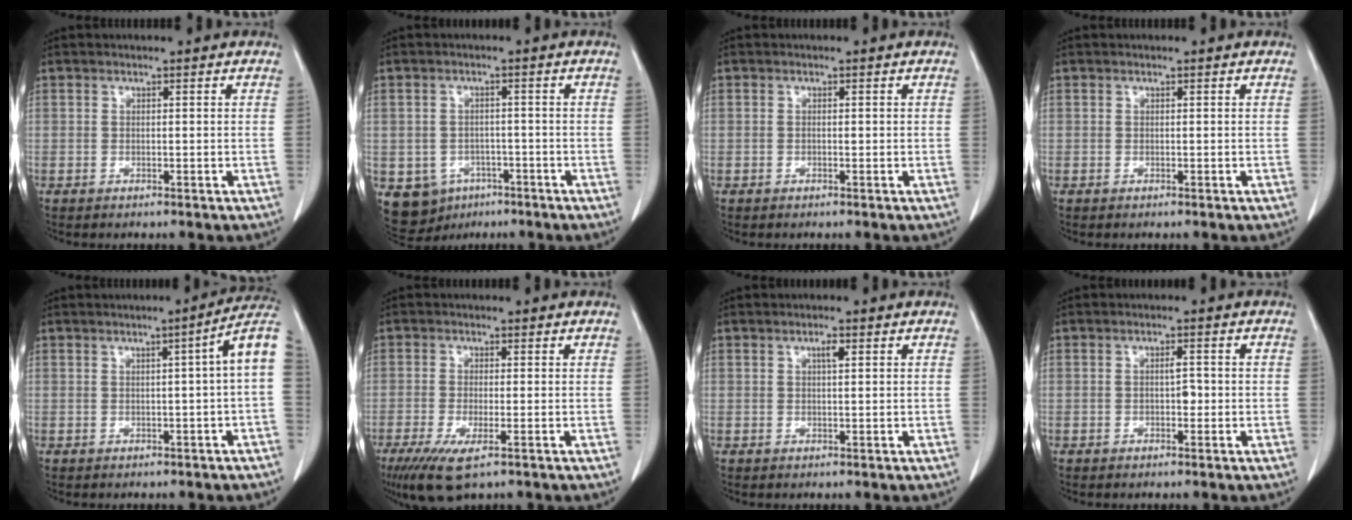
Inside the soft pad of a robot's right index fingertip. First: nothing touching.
{"total": 8.2, "force": [-3.8, 7.0, 2.1], "torque": [-0.046, 0.007, -0.044]}
{"total": 0.5, "force": [-0.1, 0.2, 0.5], "torque": [-0.011, 0.000, -0.001]}
{"total": 0.0}
{"total": 5.7, "force": [0.4, -0.4, 5.7], "torque": [-0.062, 0.015, 0.000]}
{"total": 6.1, "force": [-3.3, 1.1, 5.0], "torque": [-0.096, -0.018, -0.055]}
{"total": 1.4, "force": [0.6, 0.3, 1.2], "torque": [-0.021, 0.002, 0.008]}
{"total": 1.8, "force": [-0.3, 0.8, 1.6], "torque": [-0.026, 0.003, -0.006]}